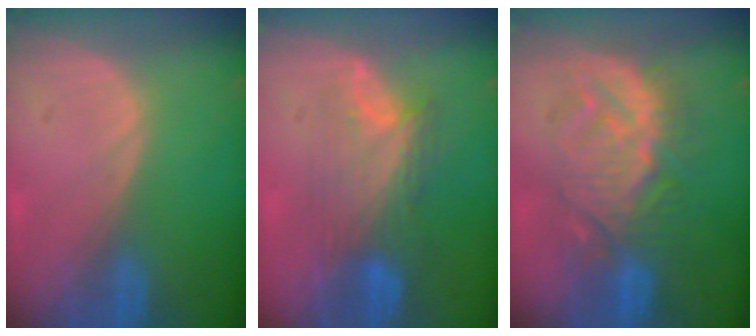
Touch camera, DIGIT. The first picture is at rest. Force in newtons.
{"total": 7.7, "press": 7.3, "slide": 2.5}
{"total": 9.5, "press": 9.4, "slide": 0.5}